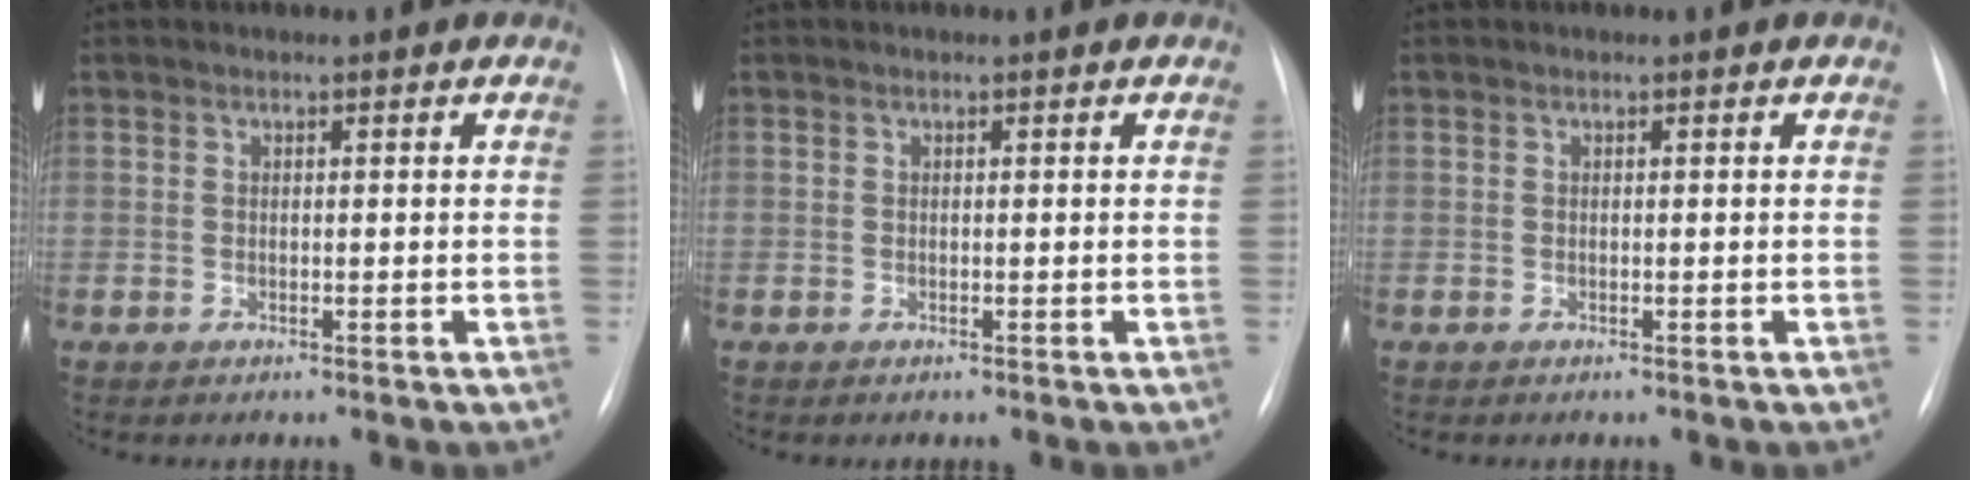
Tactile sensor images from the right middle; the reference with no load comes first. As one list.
[{"total": 0.0}, {"total": 0.0}]